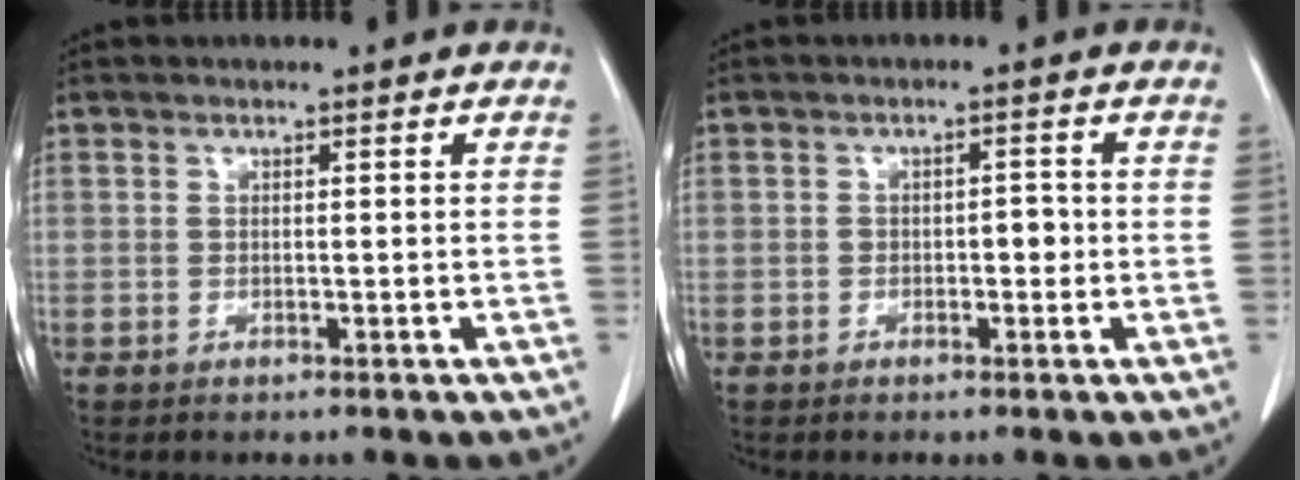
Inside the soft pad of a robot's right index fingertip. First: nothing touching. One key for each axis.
{"total": 2.0, "fx": -0.4, "fy": 1.1, "fz": 1.6, "tx": -0.015, "ty": 0.008, "tz": -0.004}